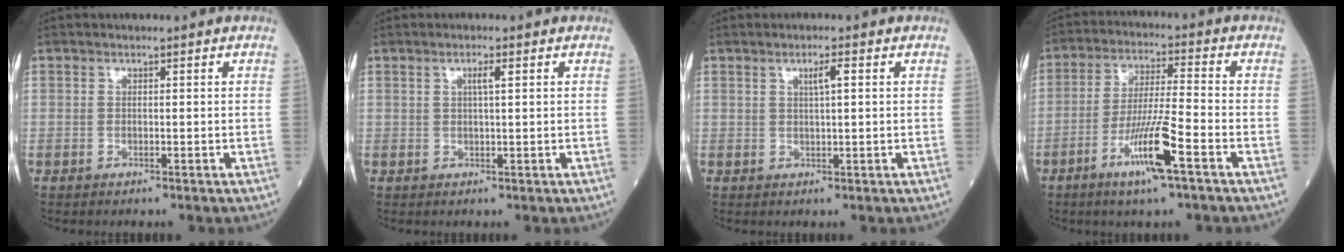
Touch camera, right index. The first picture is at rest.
{"total": 1.9, "force": [0.9, 0.1, 1.7], "torque": [-0.025, 0.000, 0.013]}
{"total": 2.2, "force": [1.0, 0.2, 2.0], "torque": [-0.029, 0.001, 0.016]}
{"total": 10.0, "force": [-4.9, -0.1, 8.7], "torque": [-0.167, -0.012, -0.092]}